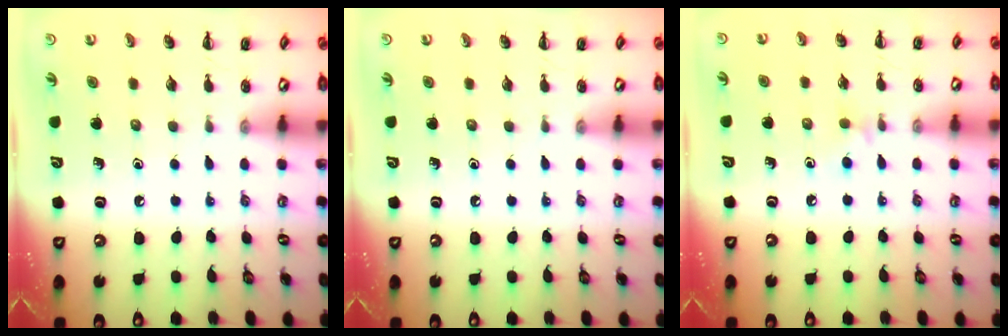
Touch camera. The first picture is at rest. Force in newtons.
{"total": 0.0}
{"total": 4.1, "press": 3.8, "slide": 1.5}